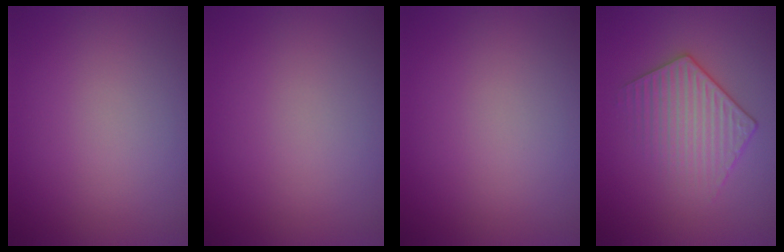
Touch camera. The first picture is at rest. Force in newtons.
{"total": 0.0}
{"total": 0.0}
{"total": 3.5, "press": 3.2, "slide": 1.4}